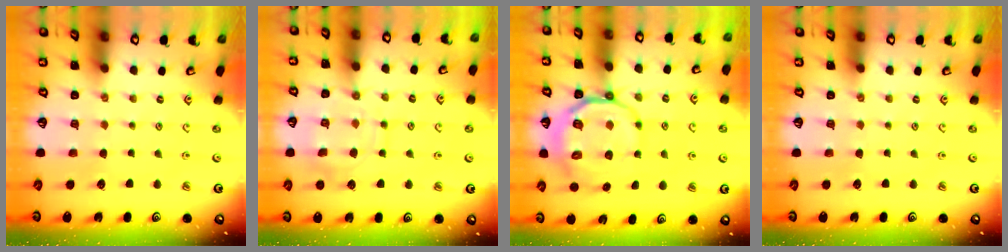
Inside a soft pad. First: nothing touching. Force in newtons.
{"total": 11.3, "press": 11.3, "slide": 0.8}
{"total": 11.9, "press": 11.6, "slide": 2.8}
{"total": 0.0}